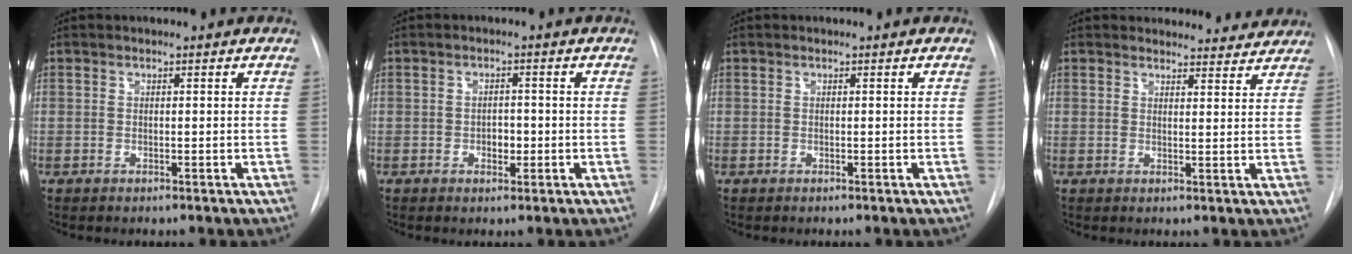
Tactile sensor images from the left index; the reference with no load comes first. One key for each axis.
{"total": 2.0, "fx": -0.5, "fy": 1.3, "fz": 1.5, "tx": -0.020, "ty": 0.003, "tz": -0.005}
{"total": 0.0}
{"total": 9.3, "fx": 8.9, "fy": 2.4, "fz": 0.4, "tx": 0.023, "ty": 0.002, "tz": 0.087}